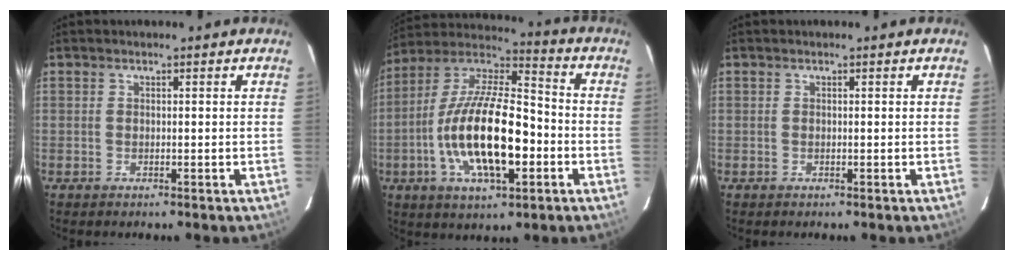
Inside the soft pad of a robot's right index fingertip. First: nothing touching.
{"total": 20.3, "force": [-5.1, 7.6, 18.1], "torque": [-0.351, -0.005, -0.093]}
{"total": 0.0}